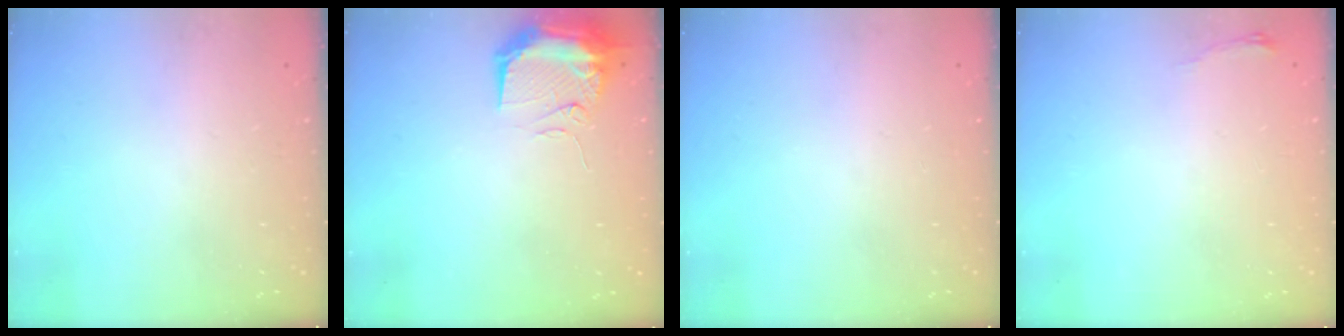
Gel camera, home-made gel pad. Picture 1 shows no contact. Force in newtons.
{"total": 10.7, "press": 10.6, "slide": 1.7}
{"total": 0.0}
{"total": 3.6, "press": 3.6, "slide": 0.5}